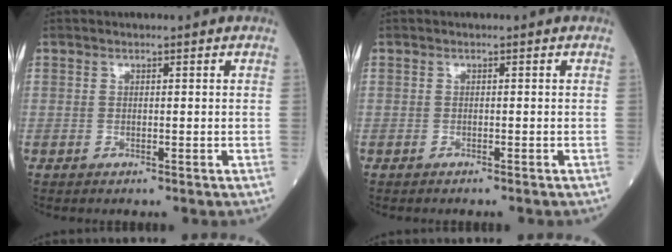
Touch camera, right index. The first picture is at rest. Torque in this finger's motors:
{"motor_torque": [-0.44, 0.36, -0.24, -0.01]}